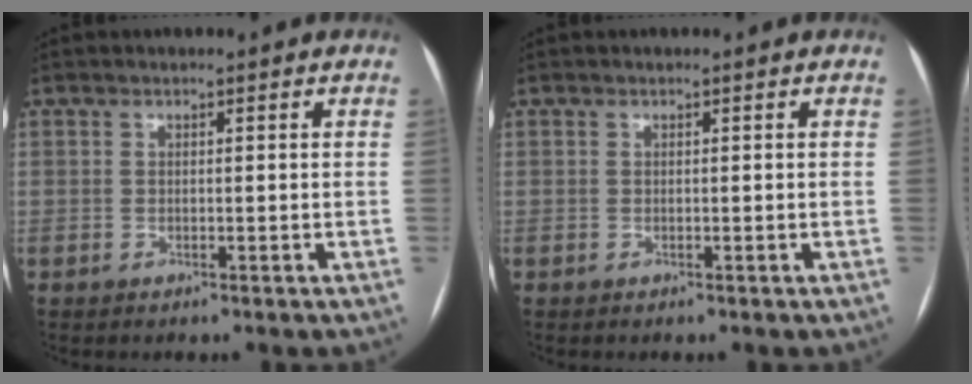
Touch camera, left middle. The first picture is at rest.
{"total": 0.0}